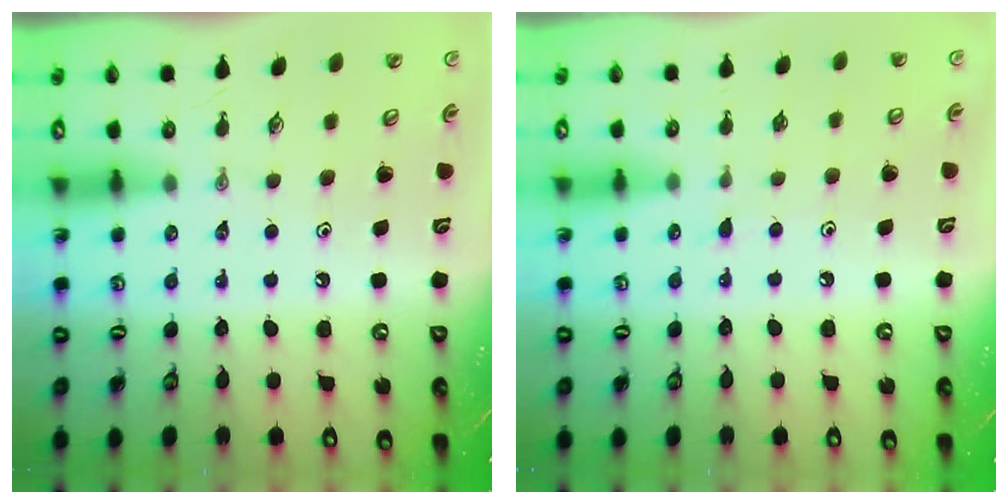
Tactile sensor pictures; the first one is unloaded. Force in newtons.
{"total": 4.7, "press": 4.7, "slide": 0.5}